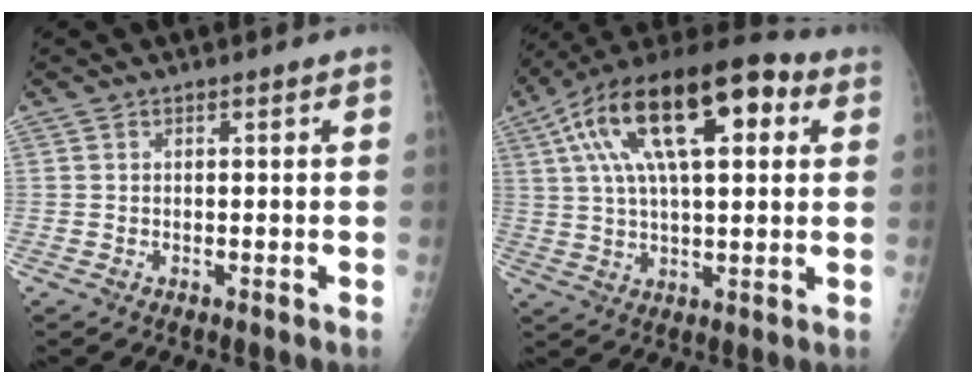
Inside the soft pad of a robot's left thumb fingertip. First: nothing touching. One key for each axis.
{"total": 20.9, "fx": 7.8, "fy": 8.9, "fz": 17.3, "tx": -0.298, "ty": 0.015, "tz": 0.132}